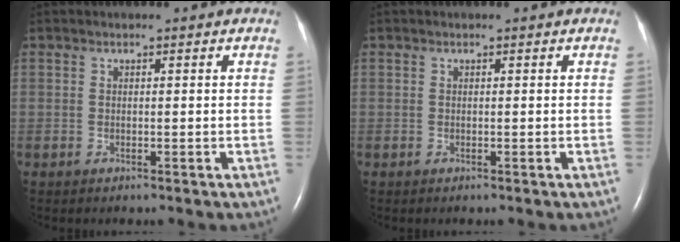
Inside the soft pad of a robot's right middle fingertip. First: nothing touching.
{"total": 0.0}